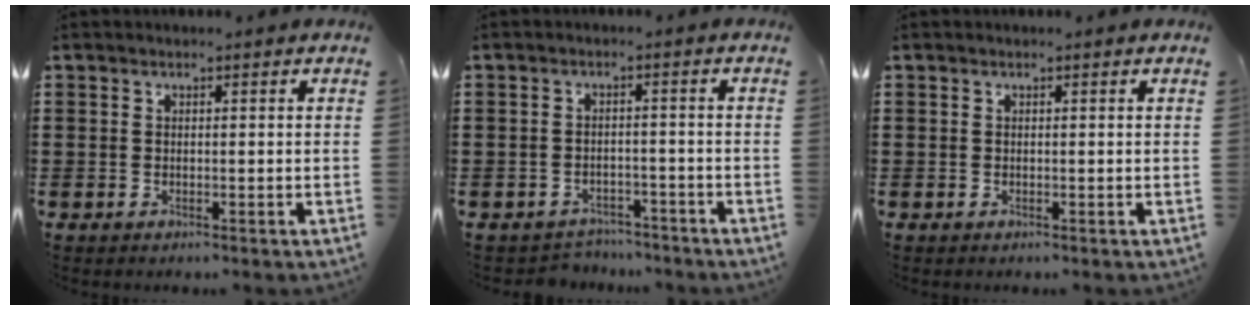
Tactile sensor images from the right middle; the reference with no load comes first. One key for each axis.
{"total": 2.7, "fx": -2.6, "fy": 0.6, "fz": -0.3, "tx": -0.004, "ty": 0.002, "tz": -0.059}
{"total": 0.0}